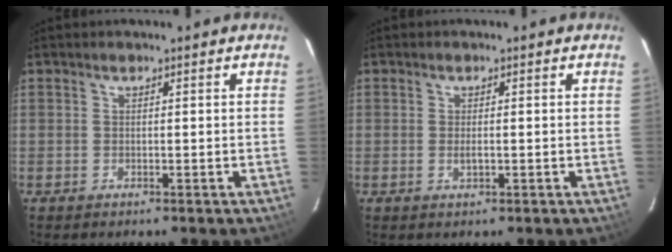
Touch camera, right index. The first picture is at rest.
{"total": 1.5, "force": [-0.3, 0.5, 1.4], "torque": [-0.028, -0.001, -0.004]}